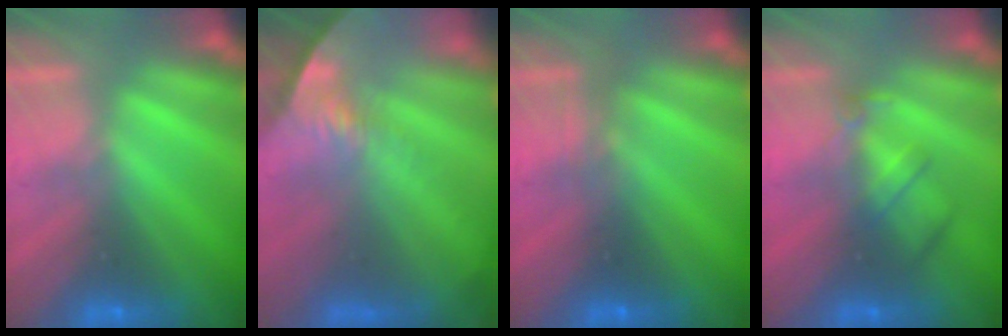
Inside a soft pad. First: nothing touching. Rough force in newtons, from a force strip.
{"total": 8.2}
{"total": 2.3}
{"total": 2.4}